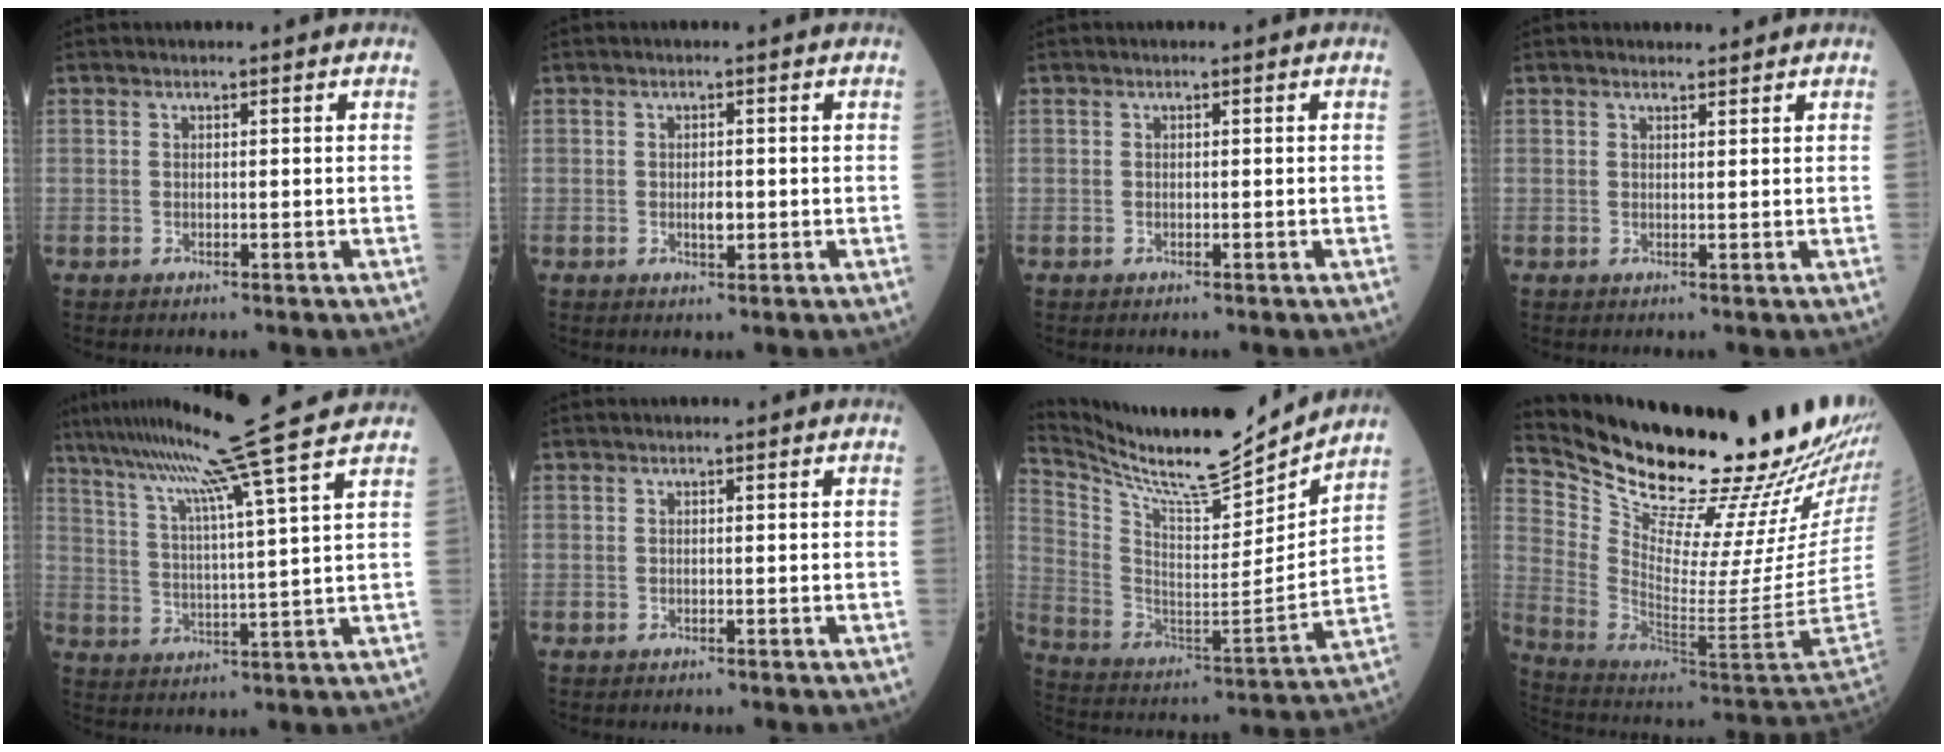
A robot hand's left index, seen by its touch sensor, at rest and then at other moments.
{"total": 1.6, "force": [-0.2, 0.7, 1.4], "torque": [-0.022, -0.002, -0.002]}
{"total": 0.0}
{"total": 1.2, "force": [1.2, 0.2, 0.0], "torque": [-0.006, 0.001, 0.020]}
{"total": 16.8, "force": [13.4, -3.4, 9.5], "torque": [-0.159, -0.013, 0.193]}
{"total": 0.0}
{"total": 19.8, "force": [18.3, 1.8, 7.5], "torque": [-0.158, -0.035, 0.300]}
{"total": 27.4, "force": [24.2, 0.4, 12.8], "torque": [-0.221, -0.107, 0.363]}